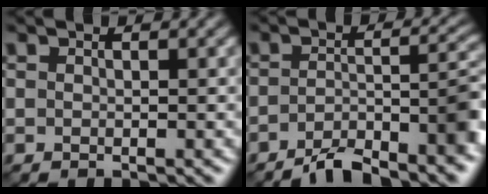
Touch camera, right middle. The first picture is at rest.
{"total": 6.9, "force": [-4.7, 1.6, 4.7], "torque": [-0.063, 0.008, -0.082]}